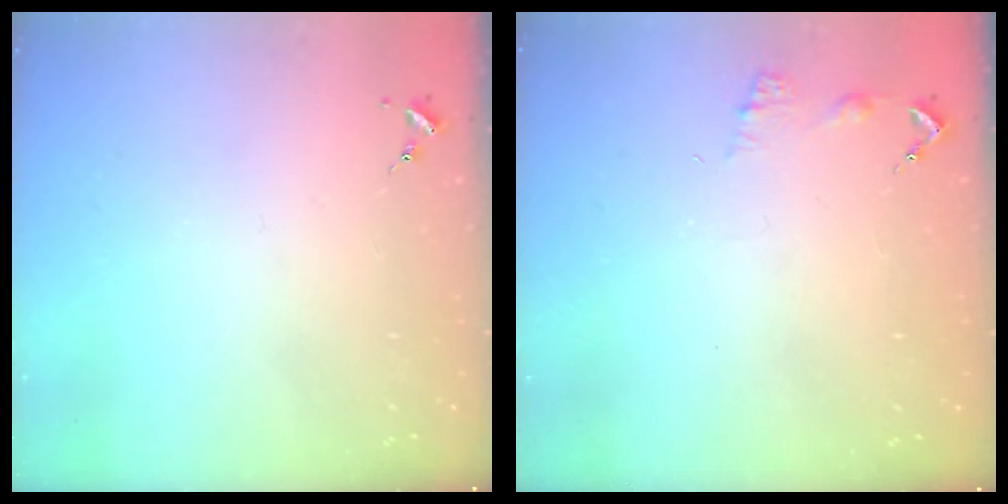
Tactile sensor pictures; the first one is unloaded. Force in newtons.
{"total": 6.7, "press": 6.7, "slide": 0.5}